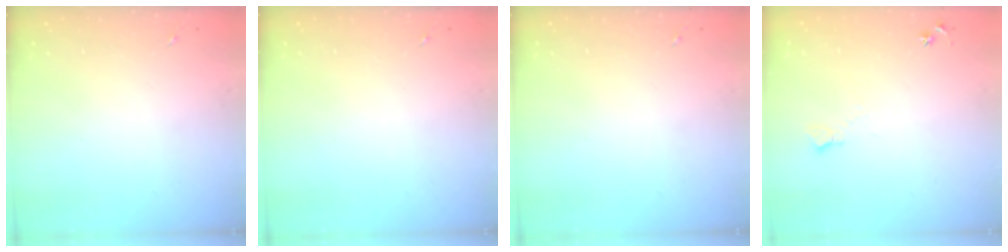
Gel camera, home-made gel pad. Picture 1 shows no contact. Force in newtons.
{"total": 0.0}
{"total": 0.0}
{"total": 6.2, "press": 6.1, "slide": 0.8}